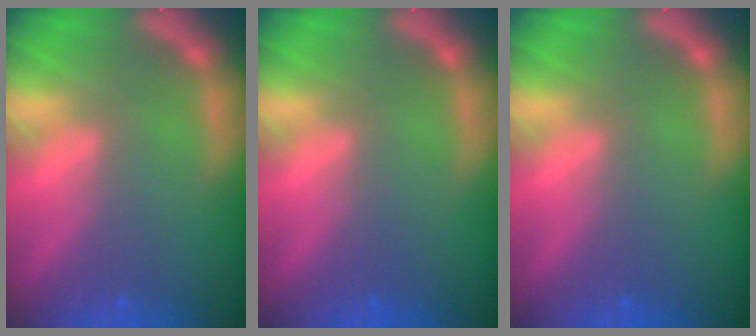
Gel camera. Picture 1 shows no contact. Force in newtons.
{"total": 0.0}
{"total": 0.0}